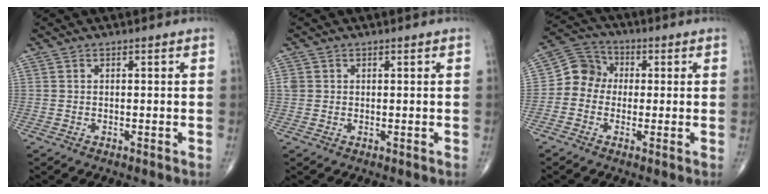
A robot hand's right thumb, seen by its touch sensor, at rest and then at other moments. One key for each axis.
{"total": 1.1, "fx": 0.3, "fy": 1.0, "fz": 0.4, "tx": -0.004, "ty": 0.006, "tz": 0.007}
{"total": 6.9, "fx": -0.3, "fy": 6.1, "fz": 3.1, "tx": -0.031, "ty": 0.026, "tz": -0.024}